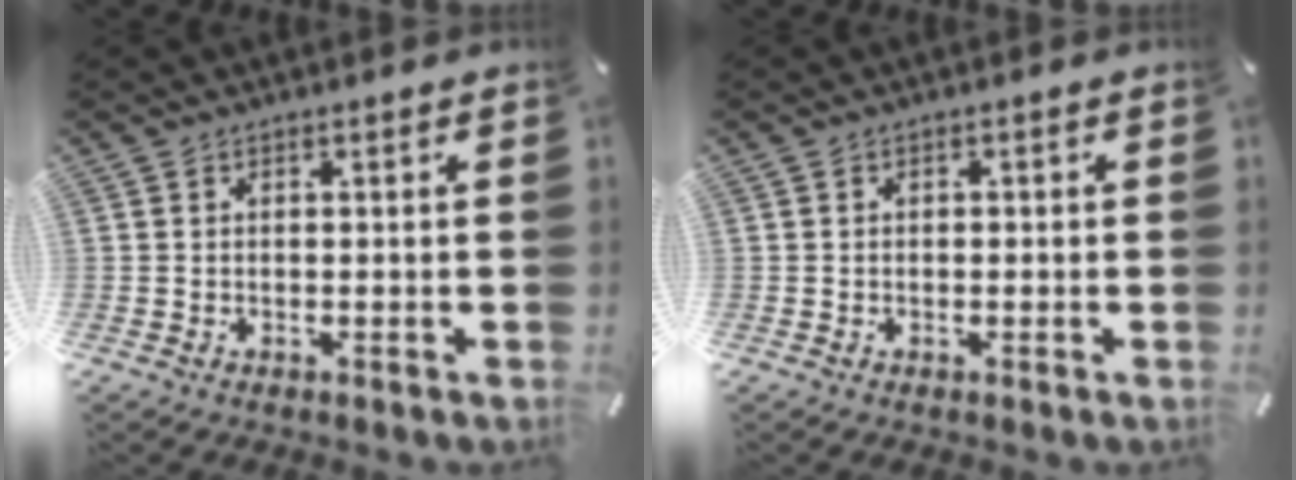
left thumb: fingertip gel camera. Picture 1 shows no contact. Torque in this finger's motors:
{"motor_torque": [-0.18, -0.19, 0.07, 0.00, 0.04]}